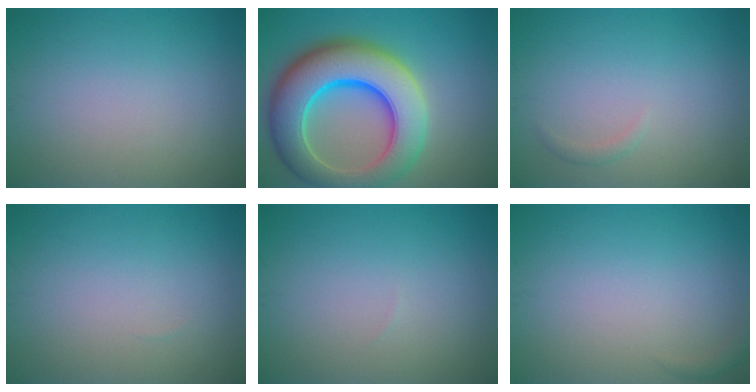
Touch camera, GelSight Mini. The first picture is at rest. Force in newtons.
{"total": 12.3, "press": 12.3, "slide": 0.2}
{"total": 0.7, "press": 0.7, "slide": 0.0}
{"total": 0.0}
{"total": 0.0}
{"total": 0.7, "press": 0.7, "slide": 0.1}